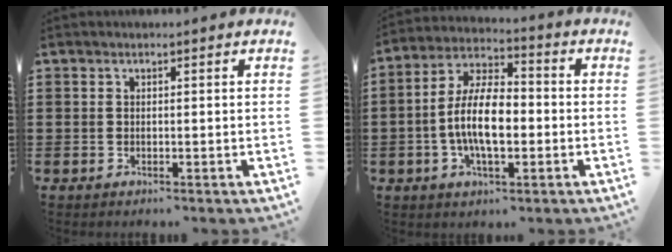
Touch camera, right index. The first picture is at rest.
{"total": 10.0, "force": [-1.8, 4.7, 8.7], "torque": [-0.194, 0.001, -0.038]}